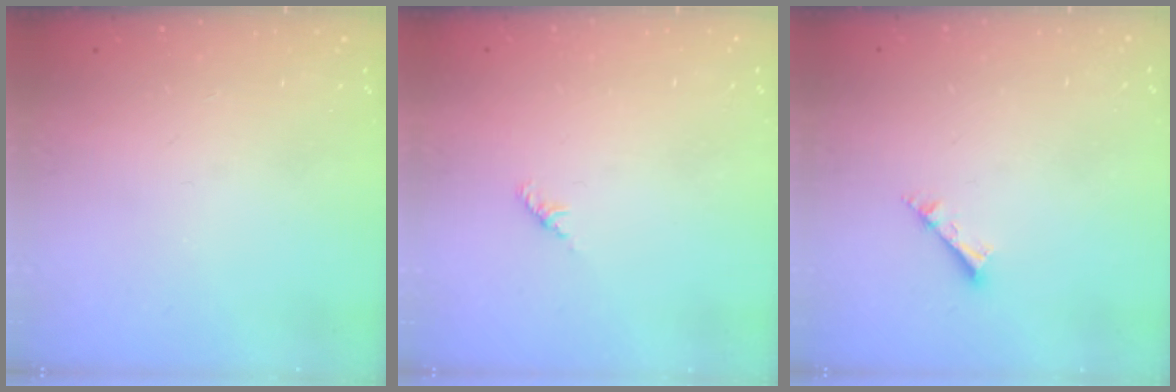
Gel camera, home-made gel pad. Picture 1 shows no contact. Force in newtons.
{"total": 1.8, "press": 1.7, "slide": 0.6}
{"total": 2.5, "press": 2.5, "slide": 0.1}